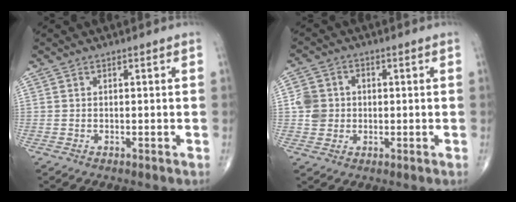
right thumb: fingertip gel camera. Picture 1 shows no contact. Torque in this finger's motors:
{"motor_torque": [0.52, 1.51, 0.51, 0.05, 0.06]}